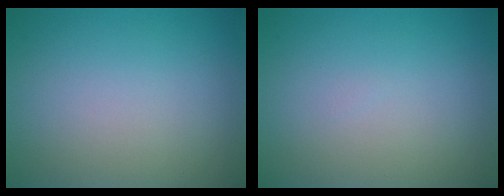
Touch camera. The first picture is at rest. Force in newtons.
{"total": 0.0}